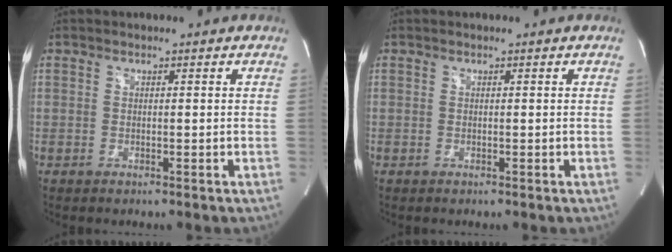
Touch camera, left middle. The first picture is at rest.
{"total": 0.0}